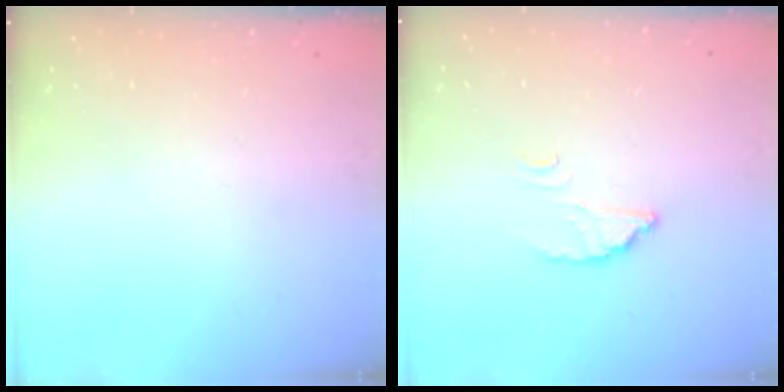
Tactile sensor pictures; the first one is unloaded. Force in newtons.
{"total": 2.6, "press": 2.6, "slide": 0.1}